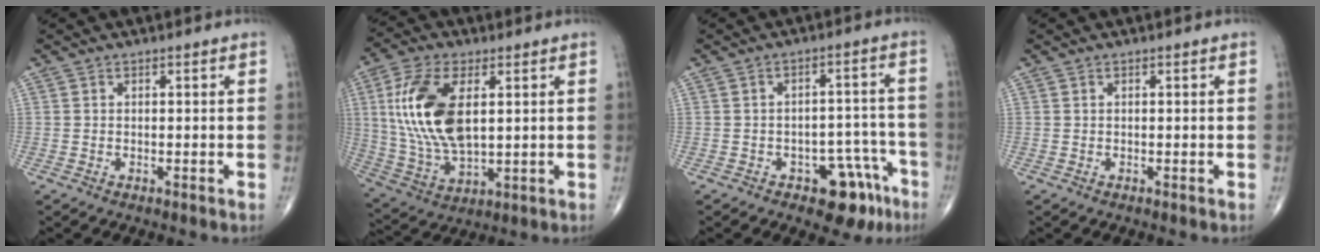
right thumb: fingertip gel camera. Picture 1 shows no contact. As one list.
[{"total": 16.9, "force": [3.4, 8.4, 14.2], "torque": [-0.289, -0.010, 0.070]}, {"total": 9.3, "force": [-5.3, 5.0, 5.7], "torque": [-0.035, 0.046, -0.066]}, {"total": 0.0}]